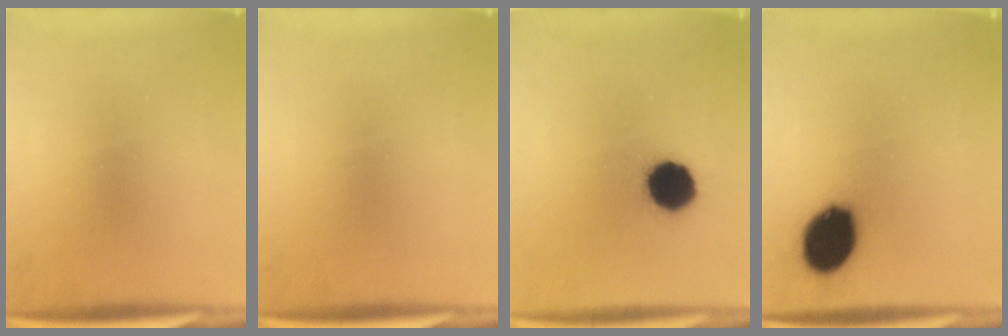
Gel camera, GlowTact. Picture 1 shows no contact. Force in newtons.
{"total": 0.0}
{"total": 12.1}
{"total": 14.7}